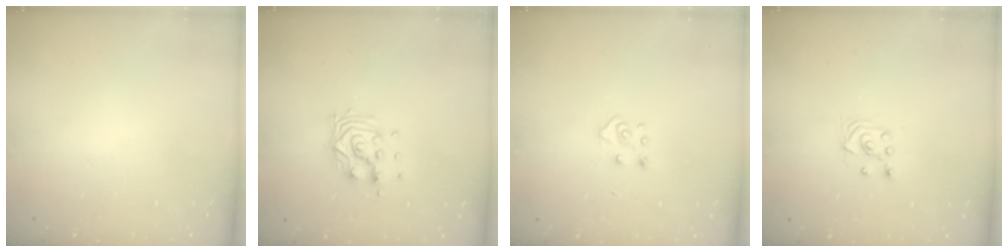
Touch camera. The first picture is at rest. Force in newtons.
{"total": 10.7, "press": 10.7, "slide": 0.7}
{"total": 5.5, "press": 5.5, "slide": 0.5}
{"total": 2.9, "press": 2.7, "slide": 1.0}